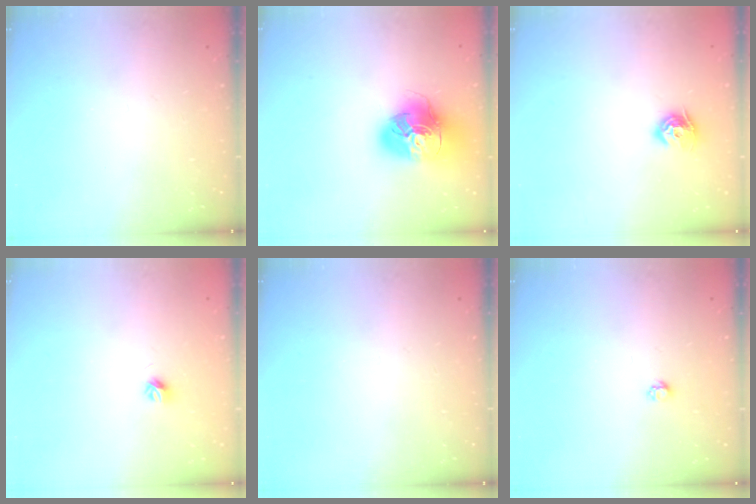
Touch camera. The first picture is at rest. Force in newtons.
{"total": 19.5, "press": 19.4, "slide": 2.2}
{"total": 7.8, "press": 7.8, "slide": 0.4}
{"total": 4.0, "press": 3.9, "slide": 0.9}
{"total": 0.0}
{"total": 2.7, "press": 2.7, "slide": 0.4}